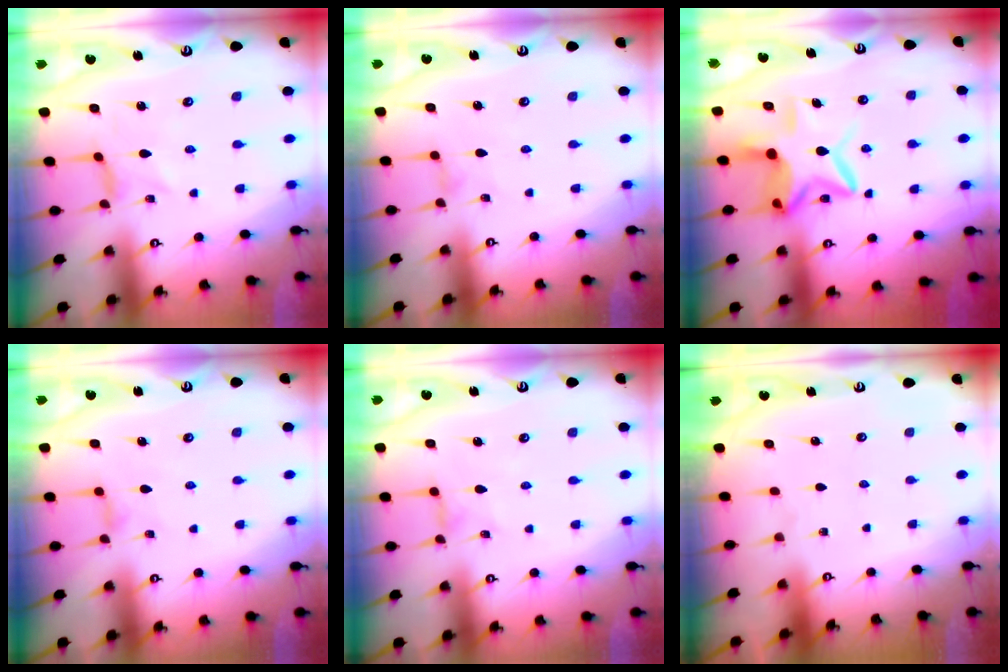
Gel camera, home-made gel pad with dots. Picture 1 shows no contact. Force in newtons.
{"total": 0.6, "press": 0.6, "slide": 0.2}
{"total": 11.2, "press": 11.1, "slide": 1.8}
{"total": 2.3, "press": 2.2, "slide": 0.4}
{"total": 0.6, "press": 0.6, "slide": 0.3}
{"total": 0.0}